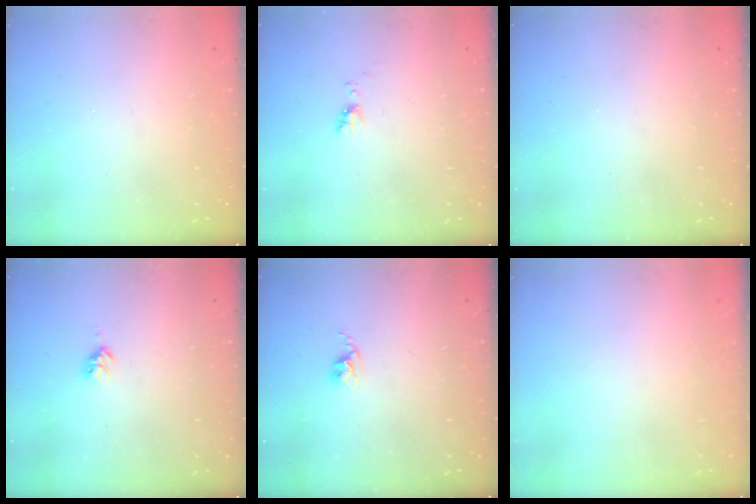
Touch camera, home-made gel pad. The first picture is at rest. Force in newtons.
{"total": 3.7, "press": 3.6, "slide": 0.7}
{"total": 0.0}
{"total": 2.8, "press": 2.8, "slide": 0.2}
{"total": 2.4, "press": 2.4, "slide": 0.3}
{"total": 0.0}